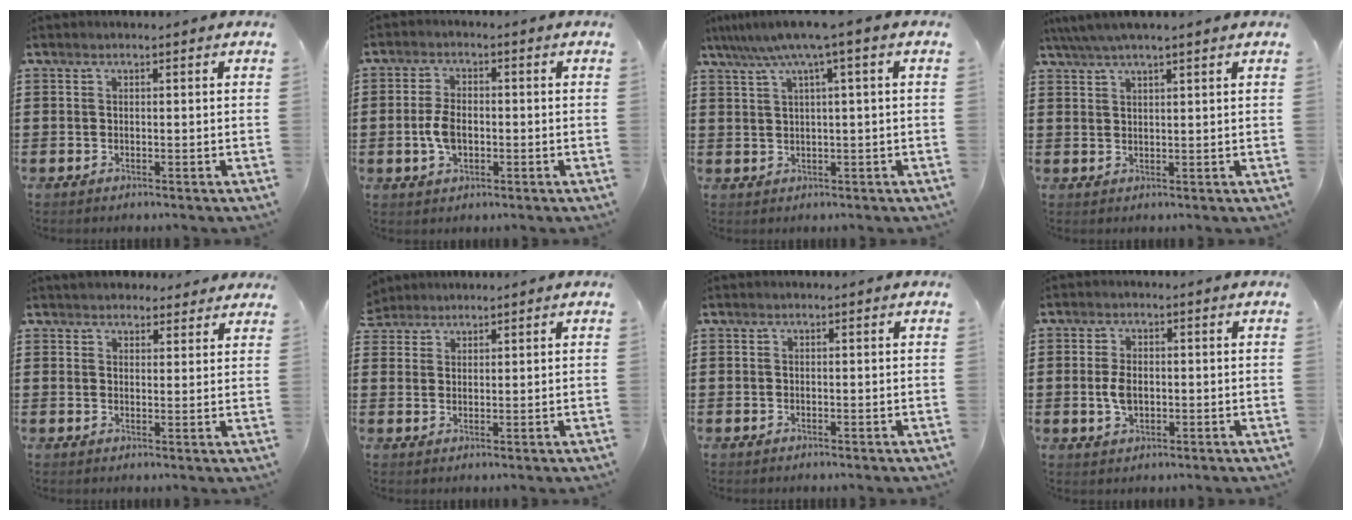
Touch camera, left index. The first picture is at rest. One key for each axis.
{"total": 4.7, "fx": -0.7, "fy": 2.7, "fz": 3.8, "tx": -0.090, "ty": -0.002, "tz": -0.018}
{"total": 5.4, "fx": 2.4, "fy": -0.3, "fz": 4.8, "tx": -0.095, "ty": -0.007, "tz": 0.040}
{"total": 3.0, "fx": 2.4, "fy": 0.1, "fz": 1.9, "tx": -0.041, "ty": 0.003, "tz": 0.044}
{"total": 3.0, "fx": 2.9, "fy": 1.0, "fz": 0.1, "tx": -0.001, "ty": -0.006, "tz": 0.053}
{"total": 2.3, "fx": 2.1, "fy": 1.0, "fz": -0.3, "tx": -0.003, "ty": 0.005, "tz": 0.040}
{"total": 0.0}
{"total": 3.8, "fx": -0.1, "fy": 2.2, "fz": 3.1, "tx": -0.075, "ty": 0.000, "tz": -0.007}